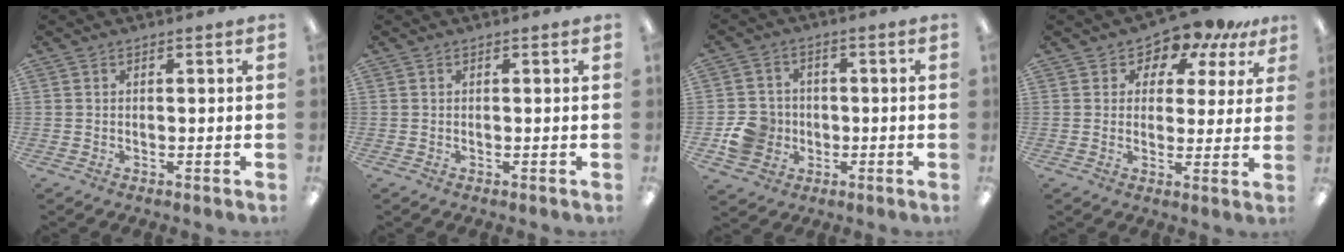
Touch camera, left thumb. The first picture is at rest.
{"total": 0.0}
{"total": 8.1, "force": [-1.8, 7.5, 2.6], "torque": [-0.056, 0.015, -0.030]}
{"total": 8.6, "force": [7.2, 4.2, 2.1], "torque": [-0.042, -0.061, 0.130]}